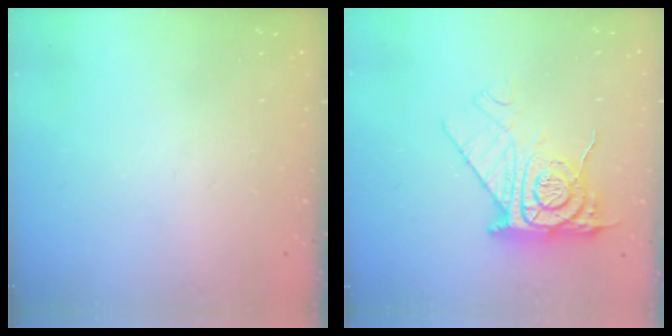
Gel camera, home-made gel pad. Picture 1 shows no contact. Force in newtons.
{"total": 12.3, "press": 12.3, "slide": 1.2}